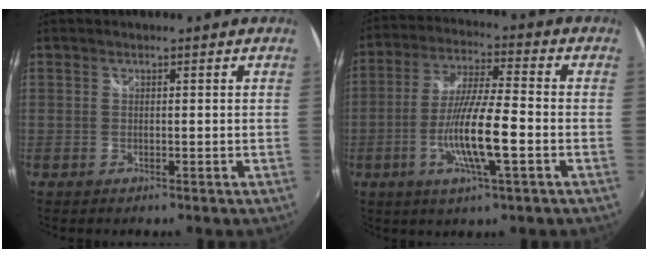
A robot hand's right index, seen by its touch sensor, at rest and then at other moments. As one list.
[{"total": 11.7, "force": [-3.7, 1.2, 11.1], "torque": [-0.217, -0.009, -0.068]}]